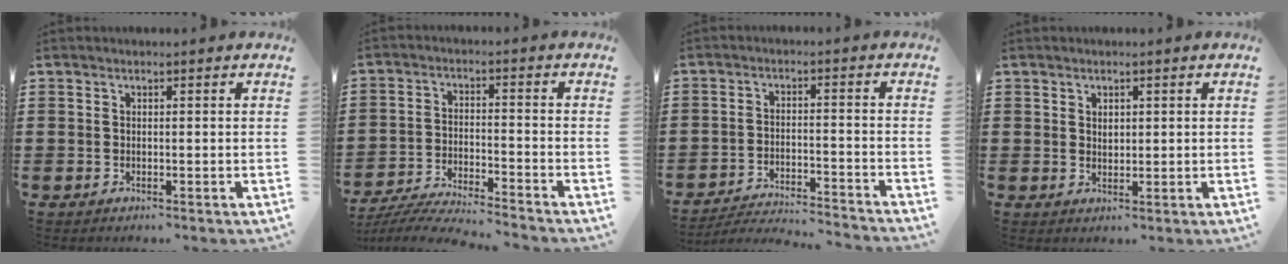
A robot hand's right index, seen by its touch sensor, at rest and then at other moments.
{"total": 5.8, "force": [-5.6, 0.0, 1.3], "torque": [-0.039, -0.008, -0.116]}
{"total": 4.0, "force": [-3.9, -0.1, 0.8], "torque": [-0.026, -0.005, -0.085]}
{"total": 1.2, "force": [0.7, 0.9, 0.5], "torque": [-0.011, 0.003, 0.014]}